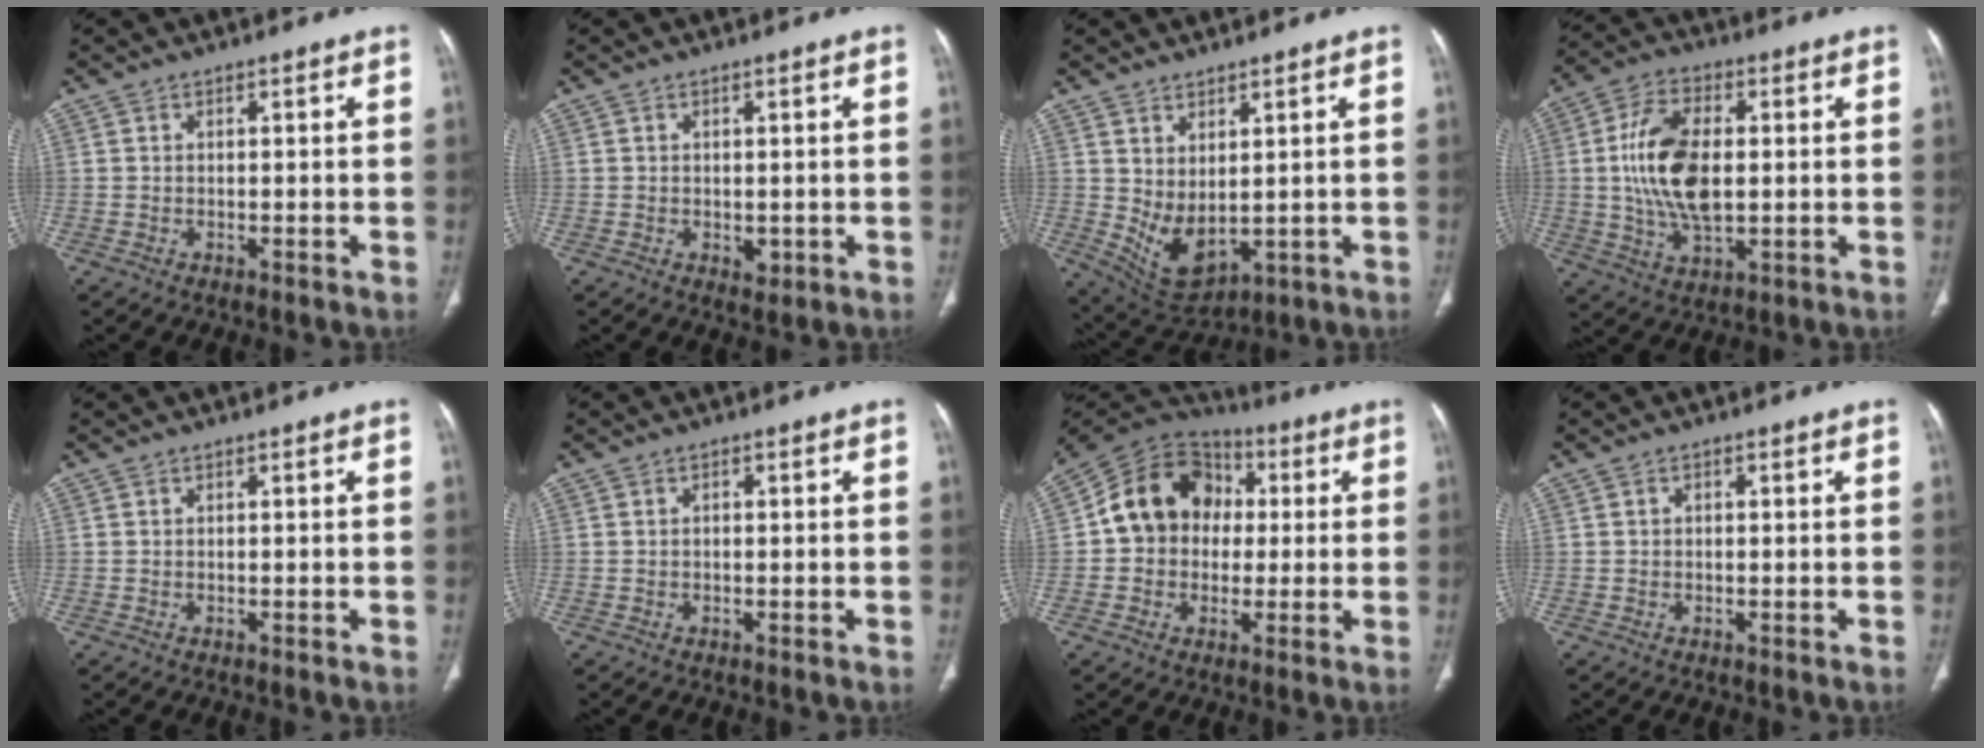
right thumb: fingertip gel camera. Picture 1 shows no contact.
{"total": 1.8, "force": [-0.2, 1.2, 1.4], "torque": [-0.012, -0.003, 0.003]}
{"total": 8.0, "force": [0.9, 4.3, 6.7], "torque": [-0.113, -0.020, 0.046]}
{"total": 14.4, "force": [0.8, 7.8, 12.1], "torque": [-0.231, 0.002, 0.016]}
{"total": 0.0}
{"total": 0.6, "force": [0.1, 0.4, 0.5], "torque": [-0.010, 0.001, 0.001]}
{"total": 14.9, "force": [1.4, 12.4, 8.1], "torque": [-0.106, 0.031, 0.015]}
{"total": 0.8, "force": [0.2, 0.5, 0.5], "torque": [-0.007, 0.005, 0.003]}